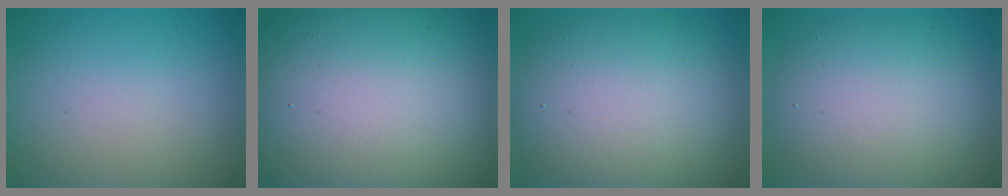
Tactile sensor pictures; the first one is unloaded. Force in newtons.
{"total": 20.7, "press": 20.7, "slide": 1.0}
{"total": 10.9, "press": 10.9, "slide": 0.6}
{"total": 8.3, "press": 8.2, "slide": 0.6}